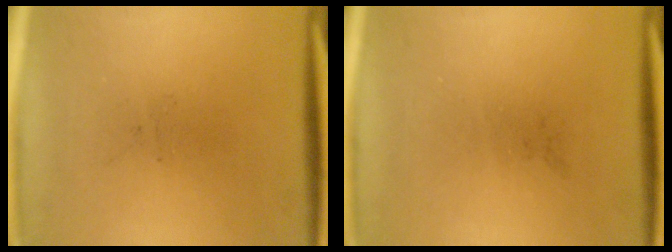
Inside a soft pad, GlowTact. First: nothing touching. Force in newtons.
{"total": 0.0}